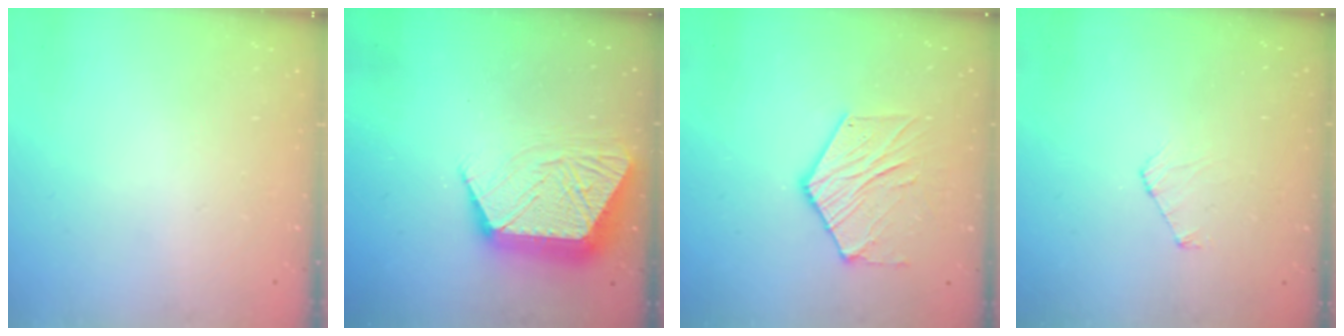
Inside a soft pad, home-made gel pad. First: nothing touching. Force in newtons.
{"total": 13.7, "press": 13.7, "slide": 1.1}
{"total": 11.4, "press": 11.4, "slide": 0.9}
{"total": 4.3, "press": 4.3, "slide": 0.4}